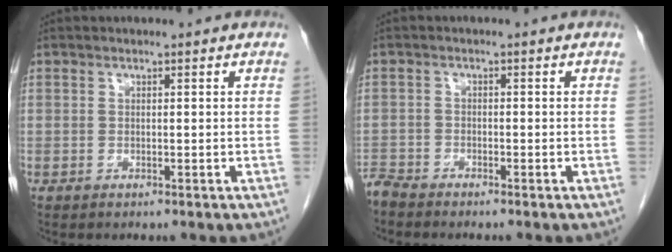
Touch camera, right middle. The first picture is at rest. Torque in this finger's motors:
{"motor_torque": [0.11, 0.16, -0.05, -0.01]}